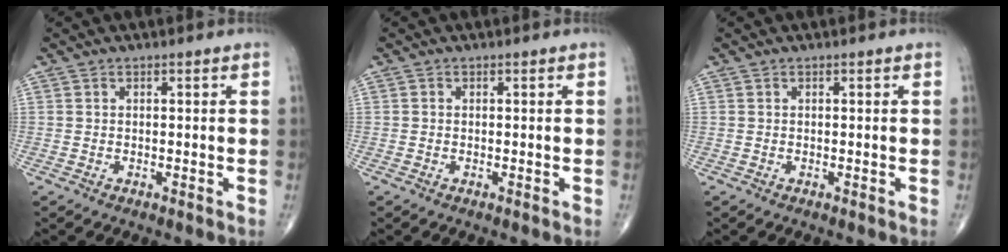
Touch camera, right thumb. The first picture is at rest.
{"total": 0.0}
{"total": 0.0}